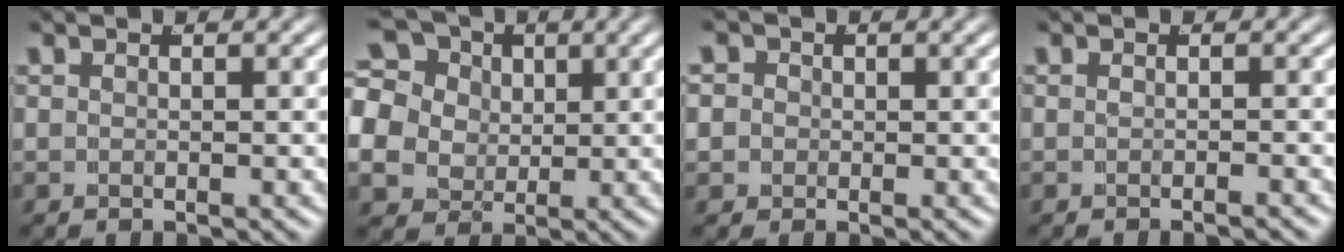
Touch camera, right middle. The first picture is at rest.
{"total": 11.4, "force": [1.7, 9.7, 5.7], "torque": [-0.133, -0.027, 0.029]}
{"total": 4.3, "force": [0.1, 4.1, 1.3], "torque": [-0.035, -0.005, -0.006]}
{"total": 0.9, "force": [-0.8, -0.1, 0.3], "torque": [-0.006, -0.003, -0.010]}